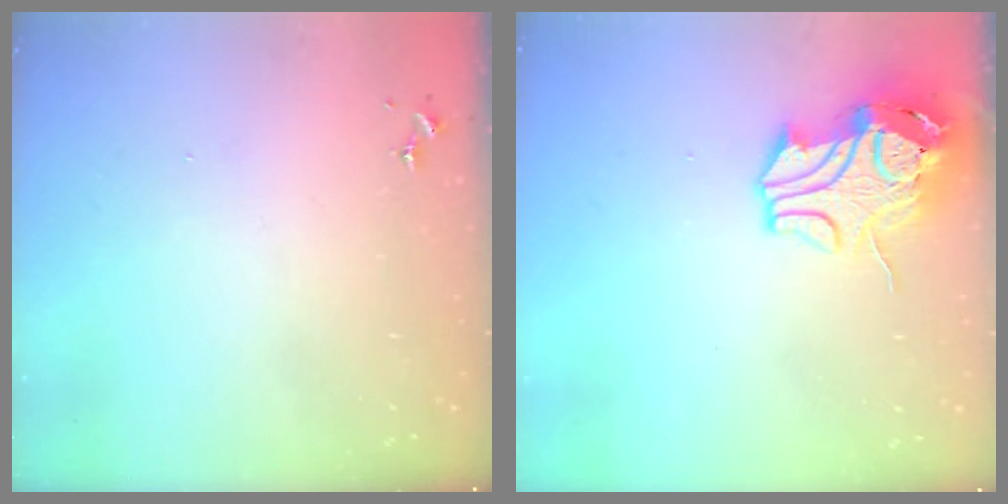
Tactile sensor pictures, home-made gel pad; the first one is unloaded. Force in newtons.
{"total": 12.8, "press": 12.7, "slide": 1.8}